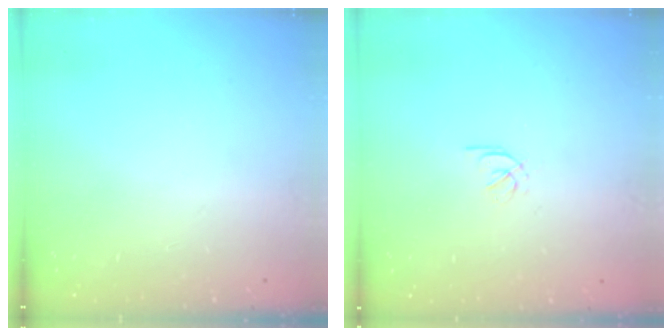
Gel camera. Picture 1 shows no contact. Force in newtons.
{"total": 1.5, "press": 1.4, "slide": 0.5}